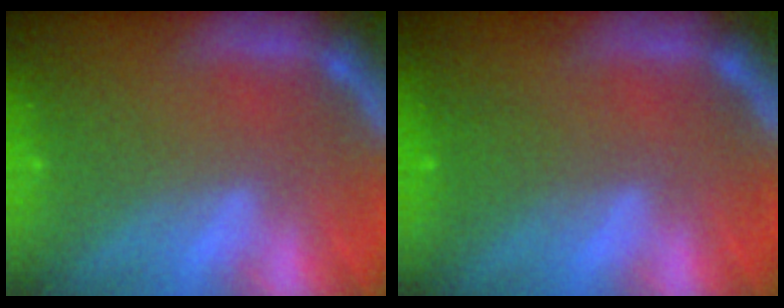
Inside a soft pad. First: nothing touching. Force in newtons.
{"total": 1.5}